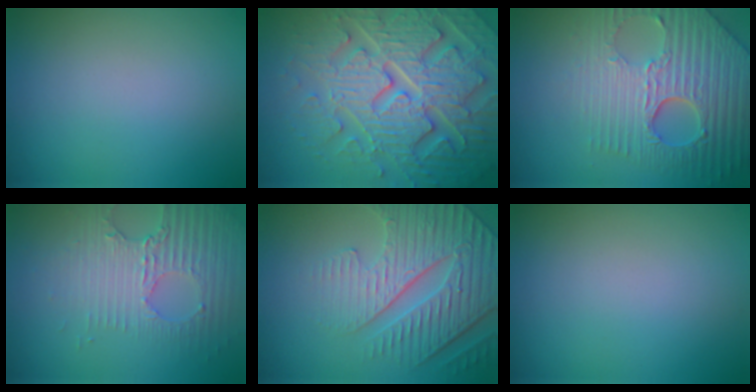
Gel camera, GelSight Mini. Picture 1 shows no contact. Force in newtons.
{"total": 8.1, "press": 7.9, "slide": 2.0}
{"total": 7.5, "press": 5.9, "slide": 4.7}
{"total": 3.5, "press": 3.4, "slide": 1.1}
{"total": 5.5, "press": 5.0, "slide": 2.2}
{"total": 0.0}